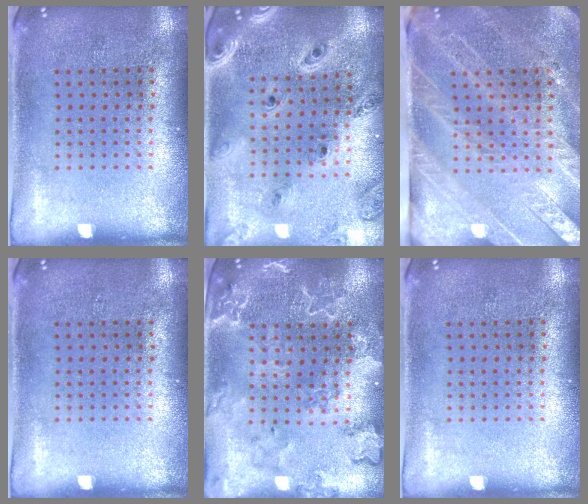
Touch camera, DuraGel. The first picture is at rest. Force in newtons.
{"total": 1.6, "press": 1.6, "slide": 0.3}
{"total": 3.4, "press": 2.9, "slide": 1.7}
{"total": 0.0}
{"total": 2.7, "press": 2.5, "slide": 1.0}
{"total": 0.0}